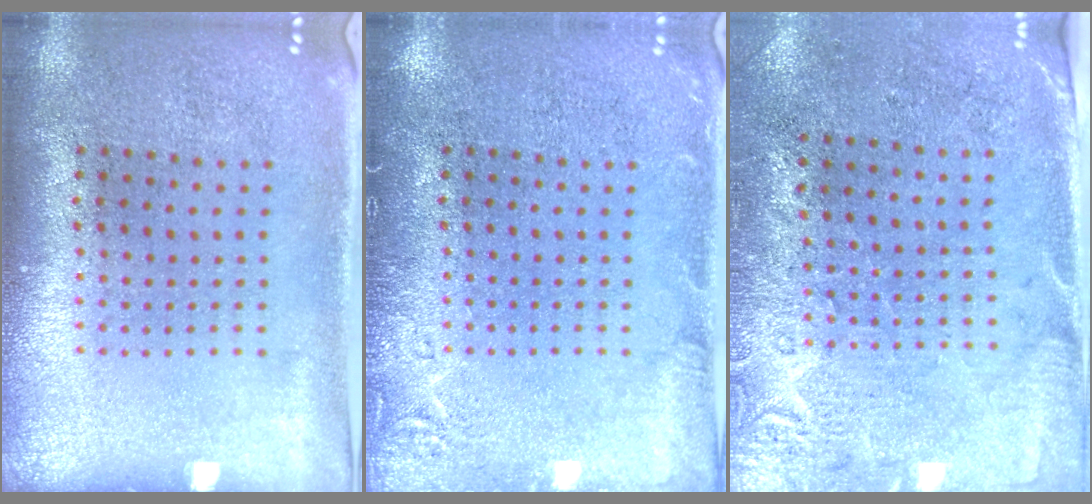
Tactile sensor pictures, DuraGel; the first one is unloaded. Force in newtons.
{"total": 2.0, "press": 2.0, "slide": 0.4}
{"total": 2.8, "press": 2.4, "slide": 1.4}